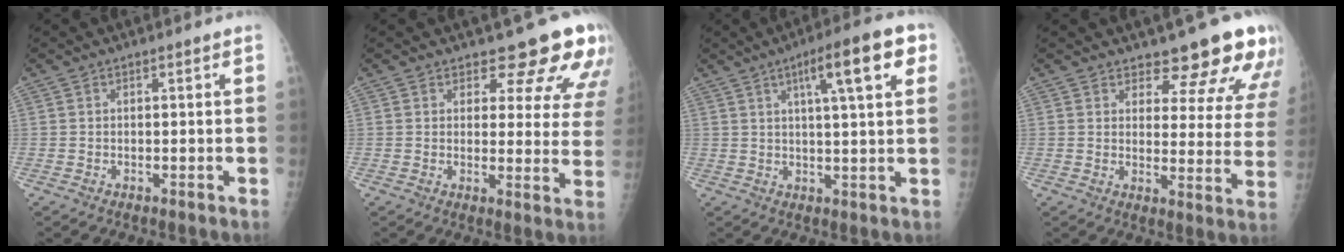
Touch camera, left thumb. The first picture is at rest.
{"total": 12.0, "force": [10.4, 4.5, 4.0], "torque": [0.000, -0.066, 0.101]}
{"total": 11.7, "force": [4.9, 2.2, 10.4], "torque": [-0.143, 0.002, 0.065]}
{"total": 14.0, "force": [11.8, 5.1, 5.6], "torque": [-0.014, -0.080, 0.128]}